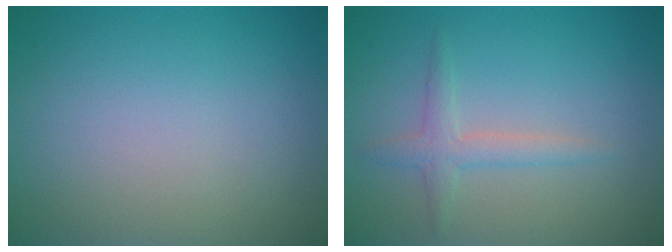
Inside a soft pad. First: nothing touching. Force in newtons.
{"total": 2.0, "press": 2.0, "slide": 0.1}